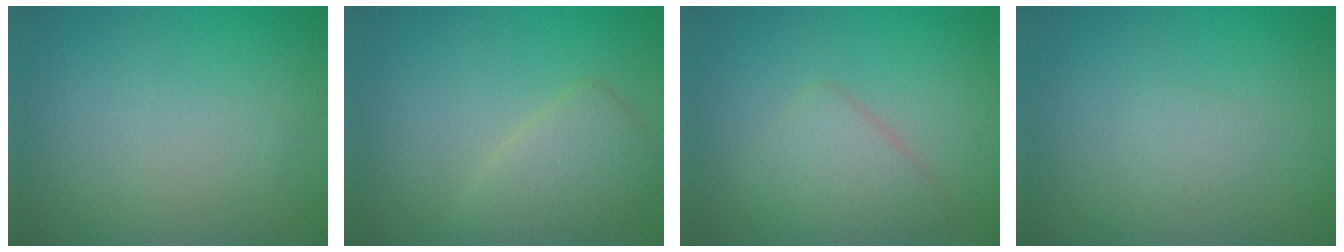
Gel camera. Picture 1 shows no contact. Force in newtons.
{"total": 3.2, "press": 3.2, "slide": 0.3}
{"total": 2.8, "press": 2.8, "slide": 0.1}
{"total": 0.8, "press": 0.8, "slide": 0.1}